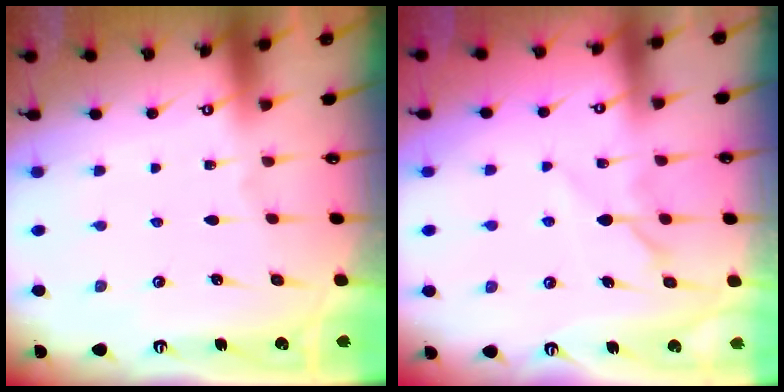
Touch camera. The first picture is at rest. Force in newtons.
{"total": 5.4, "press": 5.4, "slide": 0.5}